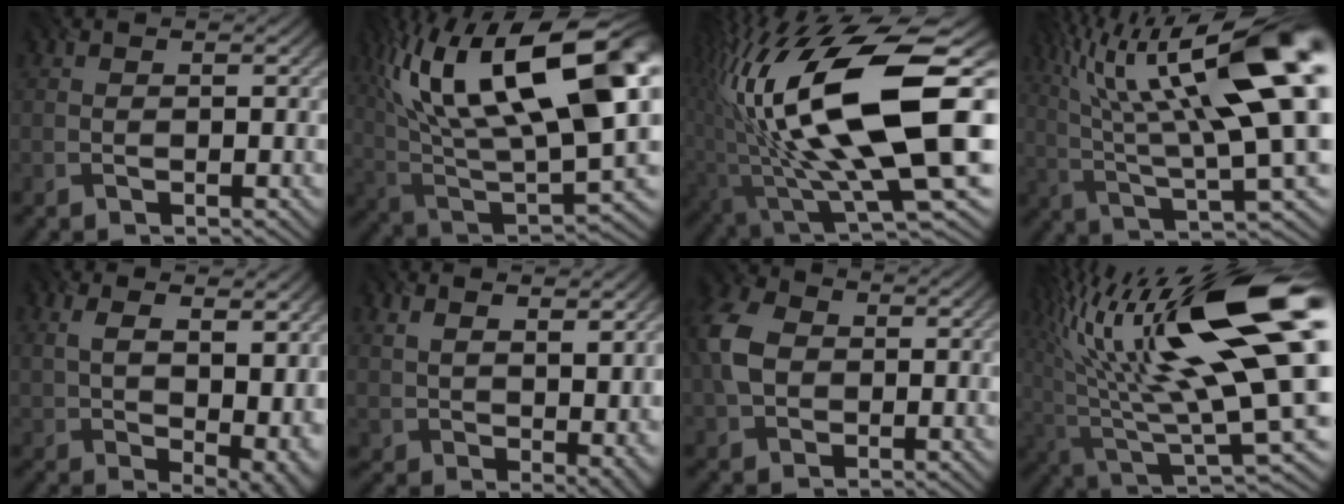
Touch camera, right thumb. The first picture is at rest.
{"total": 21.3, "force": [7.6, 8.3, 18.1], "torque": [-0.354, 0.038, 0.146]}
{"total": 19.4, "force": [2.1, 6.8, 18.0], "torque": [-0.349, -0.021, 0.044]}
{"total": 19.7, "force": [7.1, 5.3, 17.6], "torque": [-0.312, 0.030, 0.131]}
{"total": 12.0, "force": [4.1, 6.0, 9.6], "torque": [-0.153, -0.002, 0.083]}
{"total": 9.7, "force": [5.1, 5.0, 6.5], "torque": [-0.130, -0.009, 0.116]}
{"total": 7.9, "force": [0.4, 5.9, 5.3], "torque": [-0.159, 0.014, -0.004]}
{"total": 20.9, "force": [8.0, 7.1, 17.9], "torque": [-0.314, 0.016, 0.153]}